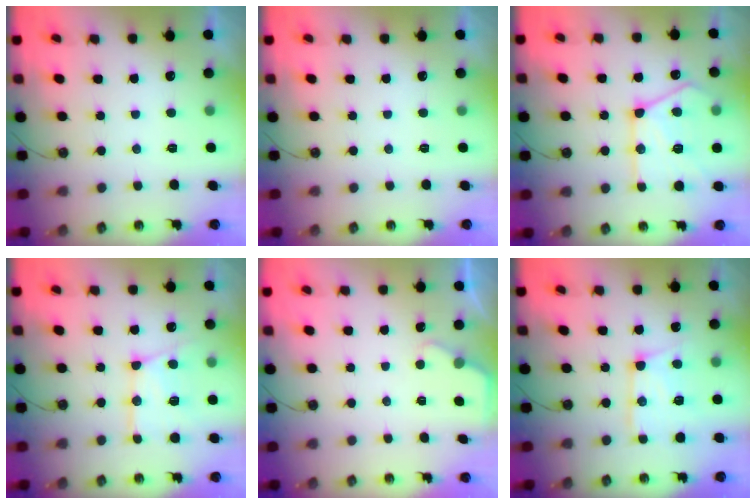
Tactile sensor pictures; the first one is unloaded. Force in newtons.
{"total": 0.0}
{"total": 17.0, "press": 17.0, "slide": 1.0}
{"total": 14.5, "press": 14.5, "slide": 1.1}
{"total": 1.7, "press": 1.7, "slide": 0.3}
{"total": 14.7, "press": 14.7, "slide": 1.4}